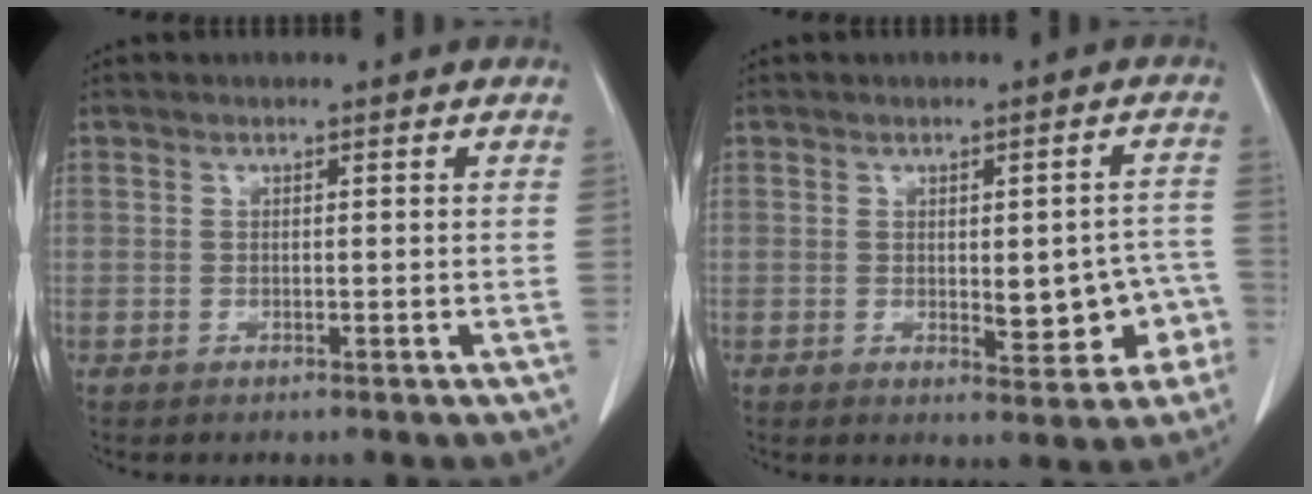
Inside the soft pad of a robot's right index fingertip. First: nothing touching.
{"total": 7.5, "force": [-1.7, 3.1, 6.5], "torque": [-0.067, 0.018, -0.012]}